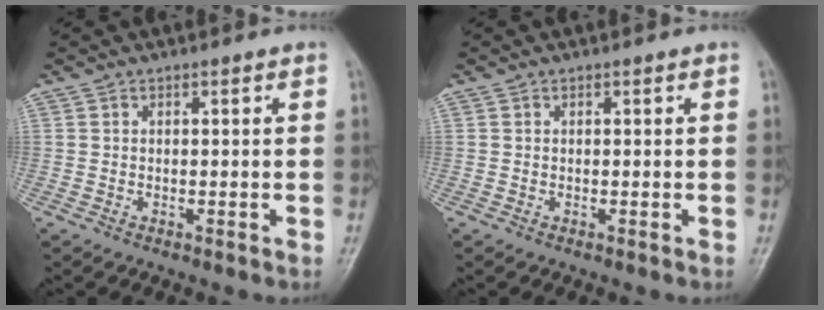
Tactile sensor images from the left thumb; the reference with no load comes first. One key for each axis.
{"total": 0.0}